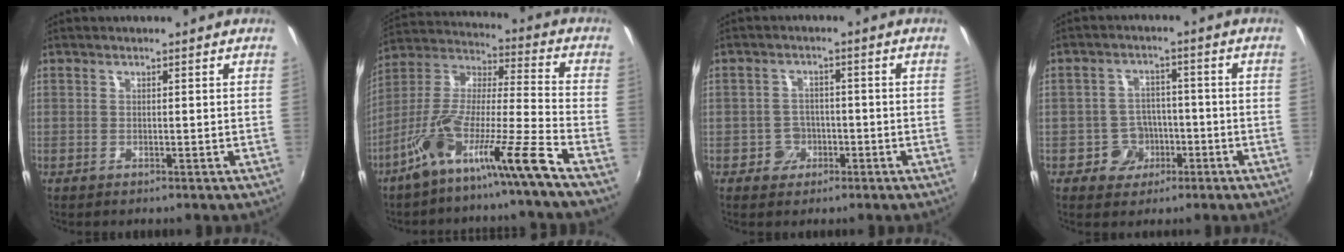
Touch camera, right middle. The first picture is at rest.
{"total": 13.6, "force": [-9.5, -1.3, 9.6], "torque": [-0.160, -0.016, -0.179]}
{"total": 3.8, "force": [-1.7, 3.4, 0.2], "torque": [-0.005, 0.015, -0.028]}
{"total": 5.9, "force": [-2.6, 5.2, 0.9], "torque": [-0.026, 0.020, -0.035]}